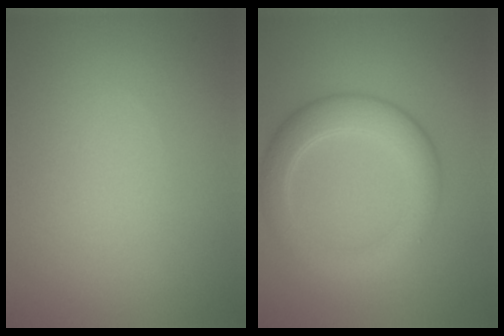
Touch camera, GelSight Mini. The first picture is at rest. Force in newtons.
{"total": 4.6, "press": 4.6, "slide": 0.1}